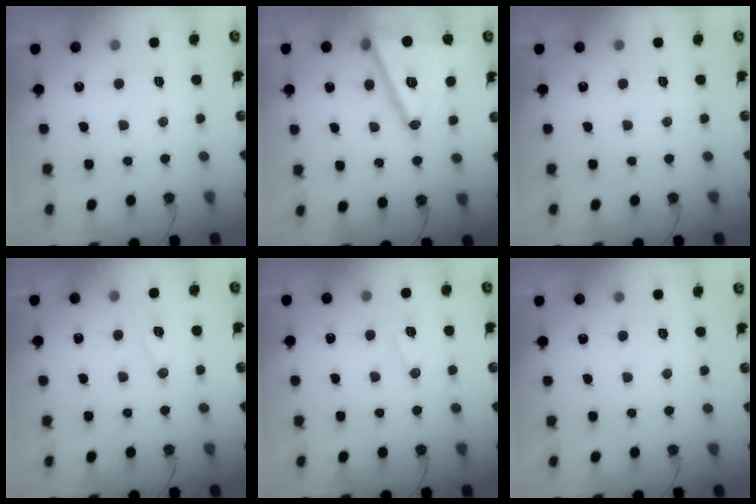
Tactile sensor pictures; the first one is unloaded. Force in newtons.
{"total": 19.4, "press": 19.1, "slide": 3.4}
{"total": 0.0}
{"total": 7.2, "press": 6.2, "slide": 3.7}
{"total": 6.8, "press": 6.2, "slide": 2.9}
{"total": 0.0}